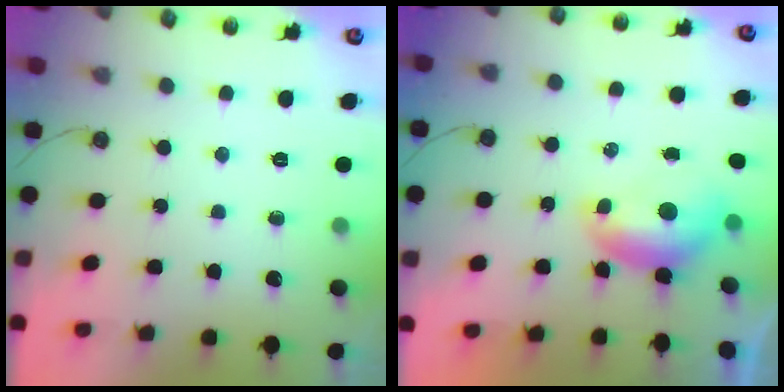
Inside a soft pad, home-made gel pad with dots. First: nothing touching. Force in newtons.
{"total": 0.0}